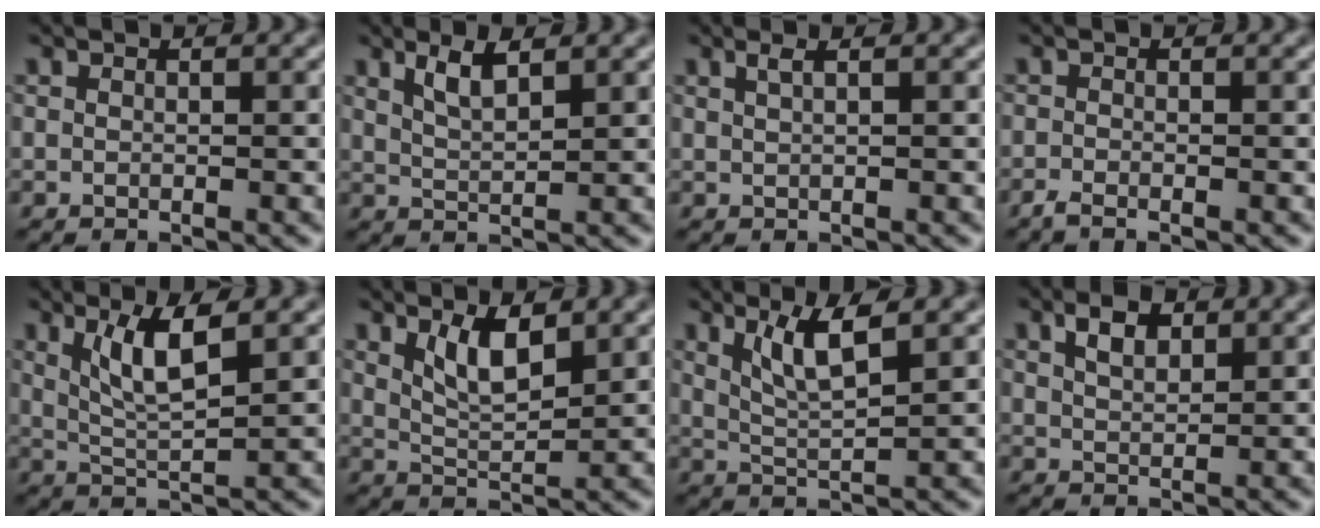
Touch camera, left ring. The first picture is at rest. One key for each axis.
{"total": 2.6, "fx": 1.7, "fy": 0.7, "fz": 1.8, "tx": -0.035, "ty": -0.002, "tz": 0.034}
{"total": 1.3, "fx": 0.8, "fy": 0.4, "fz": 0.9, "tx": -0.012, "ty": 0.001, "tz": 0.009}
{"total": 1.1, "fx": -0.9, "fy": 0.2, "fz": 0.7, "tx": -0.014, "ty": -0.006, "tz": -0.021}
{"total": 4.4, "fx": 1.9, "fy": 0.9, "fz": 3.9, "tx": -0.080, "ty": -0.006, "tz": 0.040}
{"total": 3.6, "fx": 2.0, "fy": 1.2, "fz": 2.8, "tx": -0.057, "ty": -0.007, "tz": 0.040}
{"total": 4.0, "fx": 2.0, "fy": 0.8, "fz": 3.4, "tx": -0.065, "ty": -0.005, "tz": 0.043}
{"total": 2.5, "fx": 1.5, "fy": 1.2, "fz": 1.6, "tx": -0.032, "ty": 0.004, "tz": 0.030}